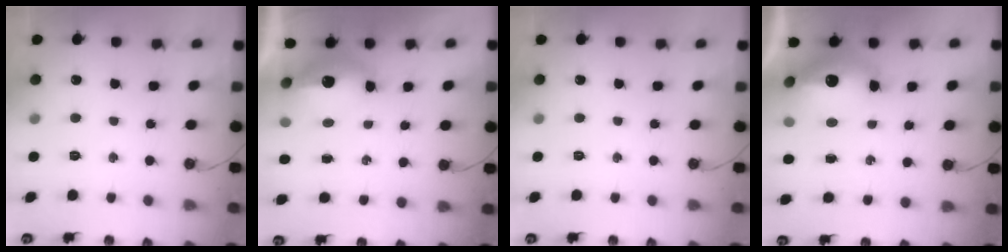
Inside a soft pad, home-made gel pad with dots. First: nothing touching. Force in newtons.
{"total": 11.5, "press": 11.4, "slide": 1.3}
{"total": 0.0}
{"total": 16.7, "press": 16.6, "slide": 1.7}